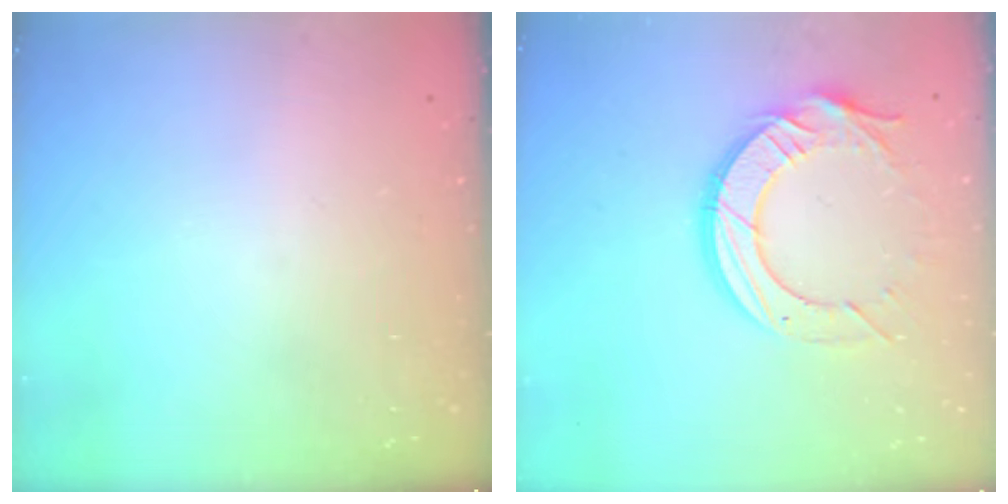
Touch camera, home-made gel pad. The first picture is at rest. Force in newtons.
{"total": 14.3, "press": 14.2, "slide": 1.3}